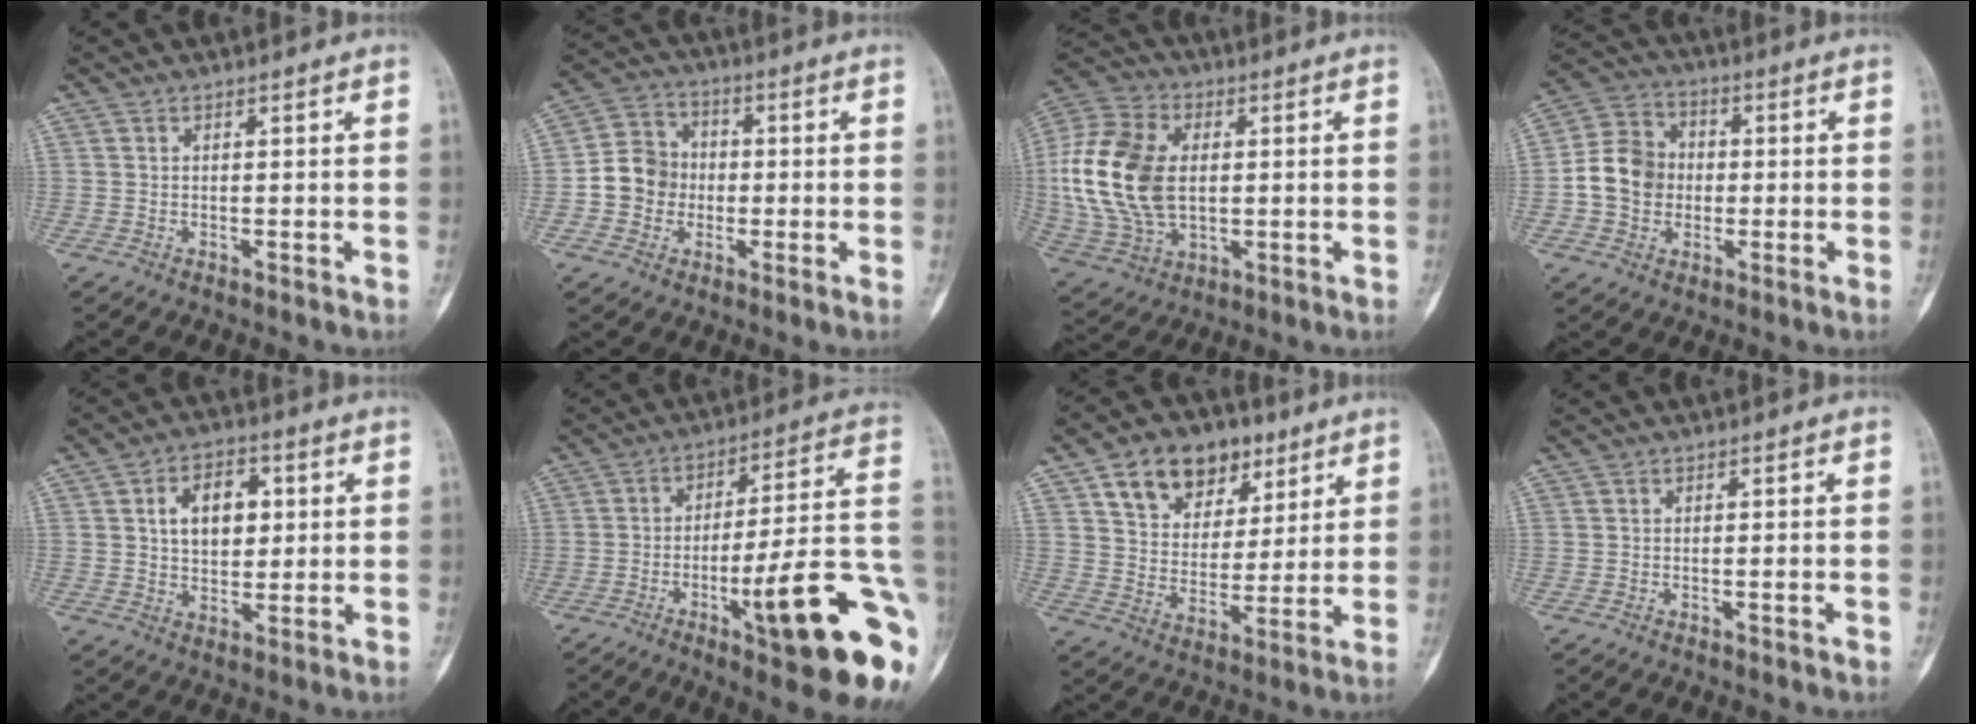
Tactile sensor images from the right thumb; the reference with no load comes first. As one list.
[{"total": 9.2, "force": [-1.3, 8.5, 3.3], "torque": [-0.031, 0.029, -0.034]}, {"total": 19.8, "force": [1.3, 13.1, 14.9], "torque": [-0.303, 0.002, 0.030]}, {"total": 10.2, "force": [-0.8, 8.8, 5.0], "torque": [-0.071, 0.027, -0.025]}, {"total": 9.7, "force": [2.3, 6.3, 6.9], "torque": [-0.082, 0.000, 0.037]}, {"total": 22.8, "force": [-7.8, 3.9, 21.0], "torque": [-0.239, 0.028, -0.106]}, {"total": 15.0, "force": [8.3, 10.2, 7.2], "torque": [-0.080, -0.020, 0.142]}, {"total": 0.6, "force": [-0.3, 0.1, 0.5], "torque": [-0.011, 0.003, 0.000]}]